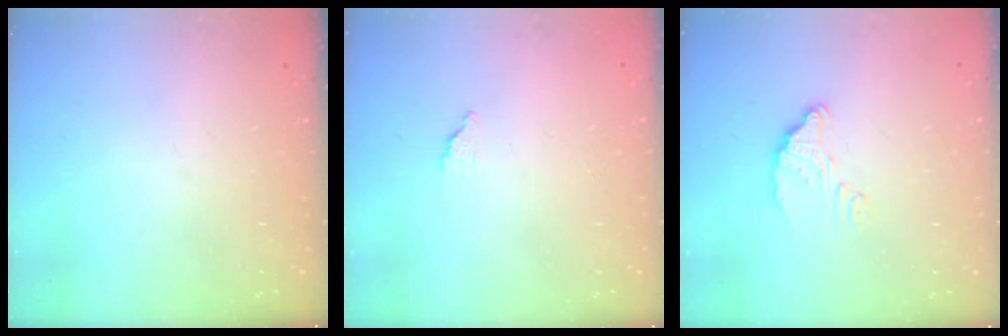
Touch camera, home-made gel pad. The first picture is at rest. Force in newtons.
{"total": 1.7, "press": 1.7, "slide": 0.1}
{"total": 4.9, "press": 4.9, "slide": 0.1}